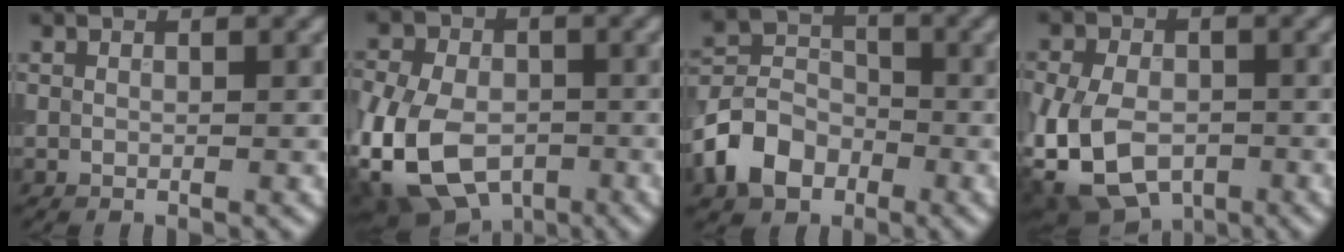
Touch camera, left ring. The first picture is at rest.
{"total": 13.6, "force": [-4.9, 10.0, 7.8], "torque": [-0.152, -0.037, -0.106]}
{"total": 6.0, "force": [-2.9, 4.4, 2.8], "torque": [-0.054, 0.003, -0.069]}
{"total": 12.4, "force": [-4.7, 9.1, 7.0], "torque": [-0.135, -0.036, -0.087]}